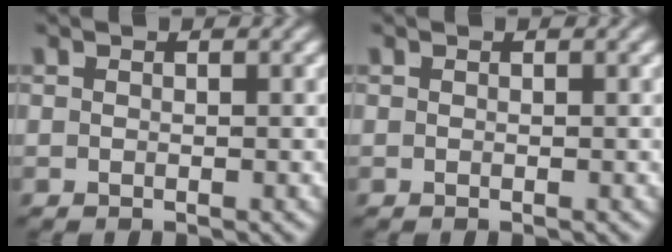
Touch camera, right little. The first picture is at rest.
{"total": 0.0}